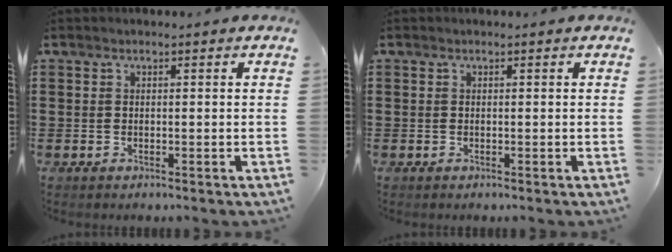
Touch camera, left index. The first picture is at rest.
{"total": 0.0}